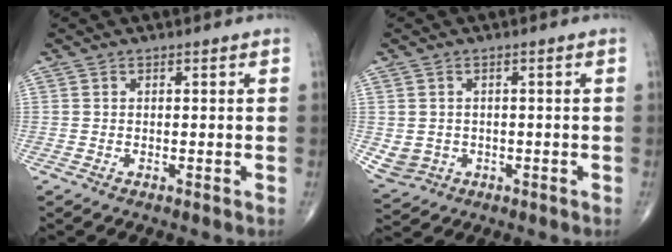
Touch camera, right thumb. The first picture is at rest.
{"total": 4.6, "force": [-0.7, 4.3, 1.5], "torque": [-0.025, 0.003, 0.002]}